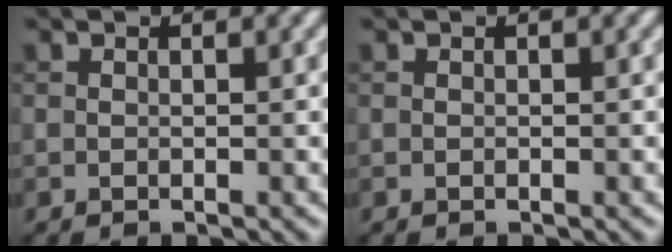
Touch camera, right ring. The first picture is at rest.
{"total": 0.0}